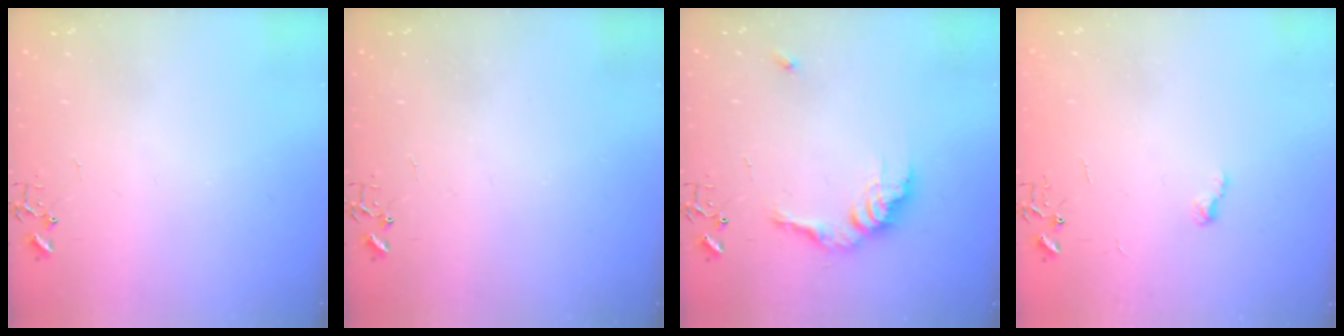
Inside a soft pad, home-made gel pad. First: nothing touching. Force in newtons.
{"total": 0.0}
{"total": 13.3, "press": 13.2, "slide": 1.1}
{"total": 5.9, "press": 5.9, "slide": 0.4}